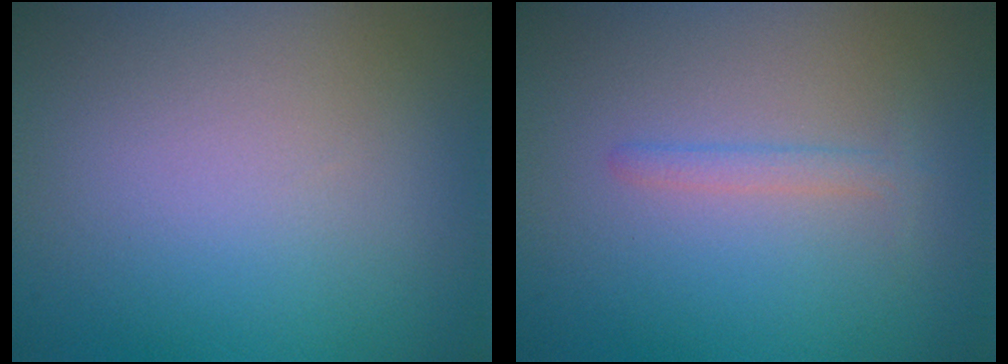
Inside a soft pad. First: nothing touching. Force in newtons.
{"total": 1.2, "press": 1.2, "slide": 0.1}